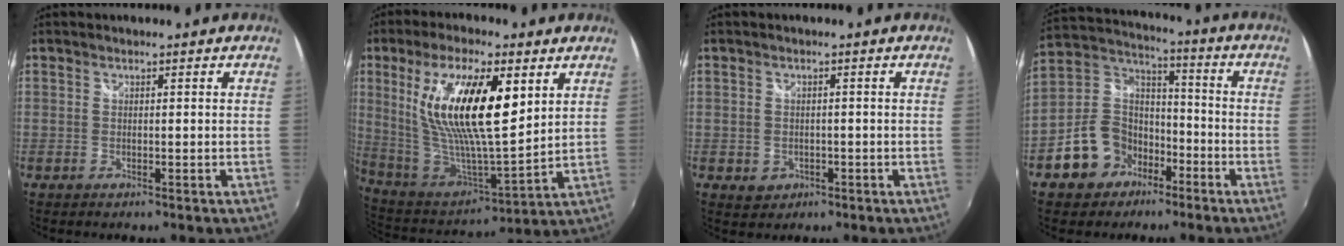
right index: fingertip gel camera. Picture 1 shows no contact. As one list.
[{"total": 21.8, "force": [7.6, 6.5, 19.4], "torque": [-0.365, 0.001, 0.148]}, {"total": 3.3, "force": [-1.1, 2.9, 1.2], "torque": [-0.030, -0.002, -0.011]}, {"total": 12.2, "force": [-6.8, 9.3, 4.2], "torque": [-0.105, 0.040, -0.110]}]